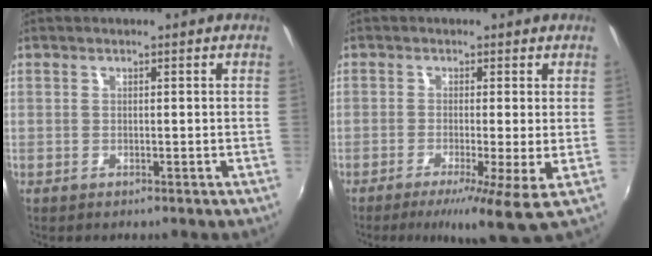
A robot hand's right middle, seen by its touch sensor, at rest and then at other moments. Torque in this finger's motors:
{"motor_torque": [-0.93, -1.21, -0.42, -0.03]}